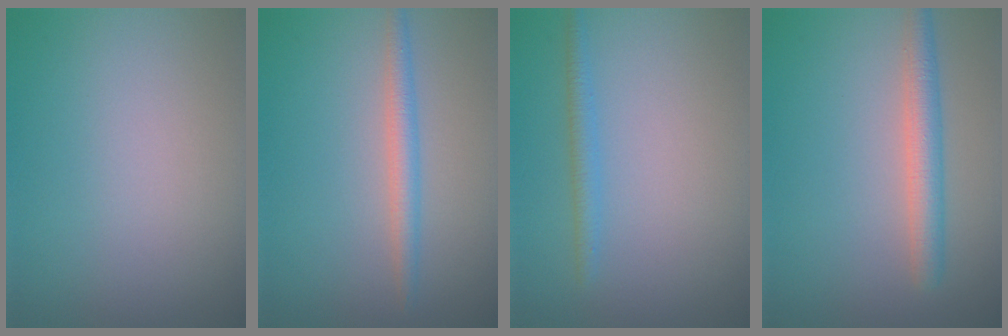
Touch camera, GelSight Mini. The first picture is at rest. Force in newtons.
{"total": 2.2, "press": 2.2, "slide": 0.0}
{"total": 1.5, "press": 1.5, "slide": 0.2}
{"total": 3.0, "press": 3.0, "slide": 0.1}